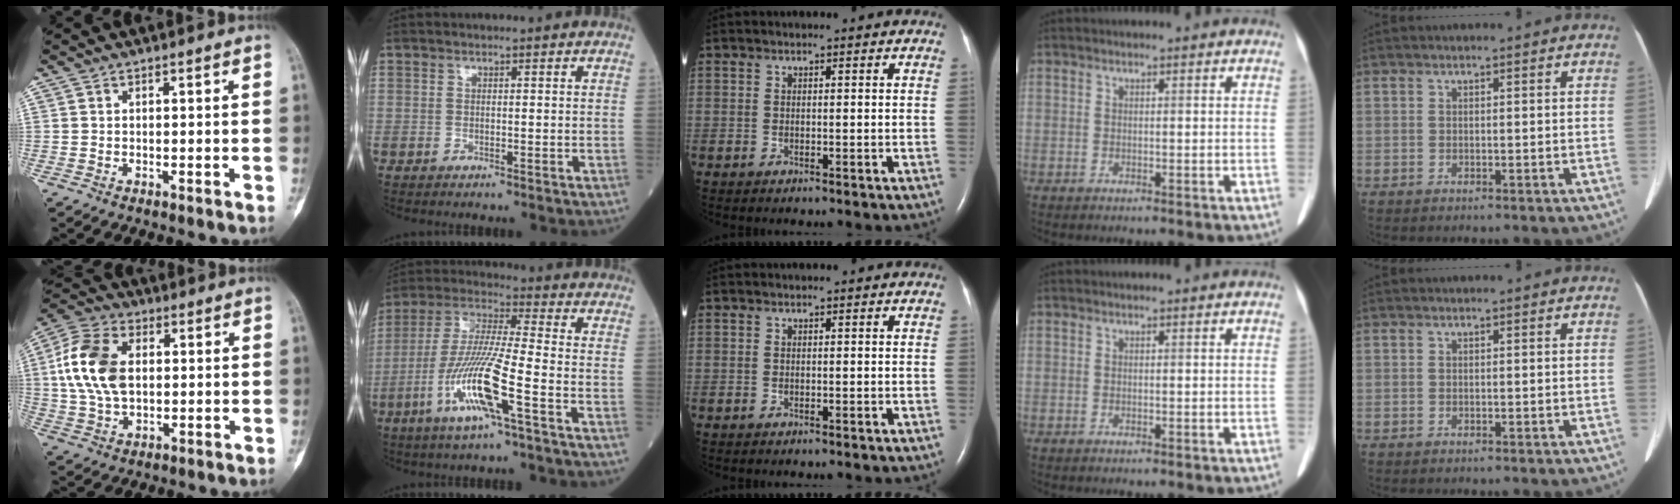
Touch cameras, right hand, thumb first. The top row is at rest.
{"thumb": {"total": 13.5, "force": [1.7, 8.6, 10.2], "torque": [-0.206, 0.012, 0.029]}, "index": {"total": 13.5, "force": [-5.5, 0.1, 12.4], "torque": [-0.257, -0.009, -0.109]}}